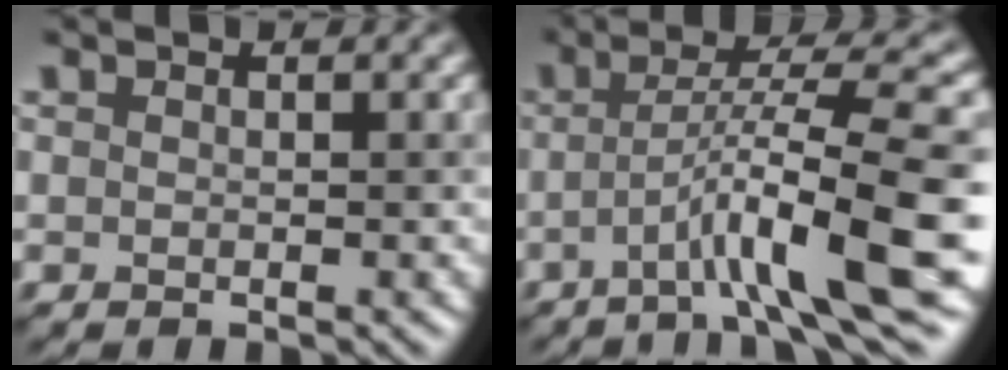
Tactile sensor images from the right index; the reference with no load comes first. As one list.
[{"total": 9.2, "force": [-2.8, 1.2, 8.7], "torque": [-0.129, 0.013, -0.049]}]